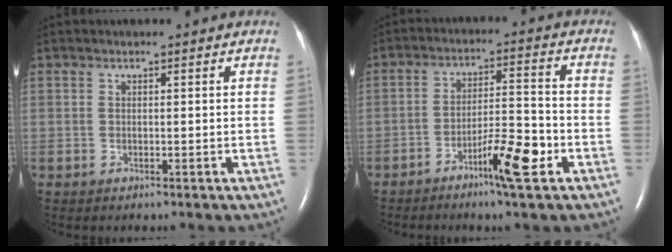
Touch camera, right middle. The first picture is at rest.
{"total": 7.9, "force": [-4.3, 0.5, 6.7], "torque": [-0.113, 0.004, -0.073]}